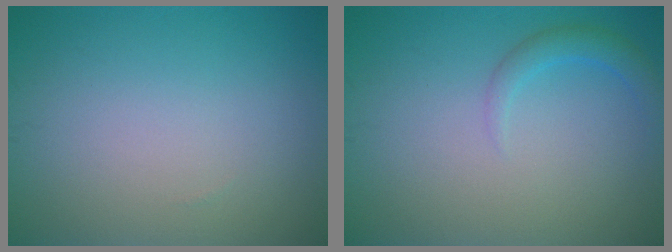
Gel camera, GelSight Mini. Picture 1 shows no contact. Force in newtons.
{"total": 1.8, "press": 1.8, "slide": 0.2}